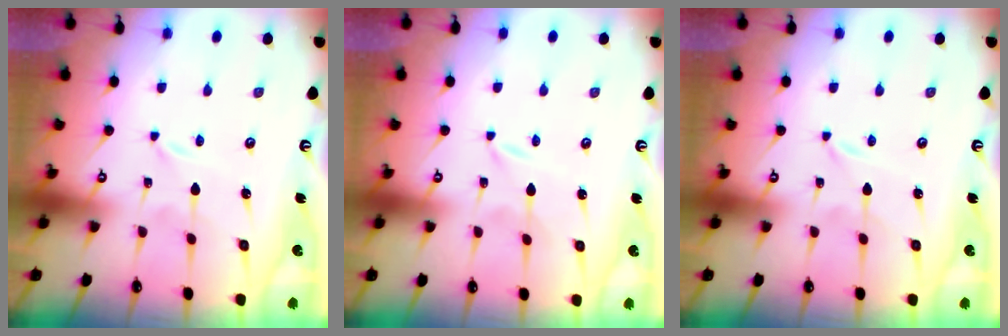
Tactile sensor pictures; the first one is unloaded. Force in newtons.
{"total": 0.0}
{"total": 0.0}